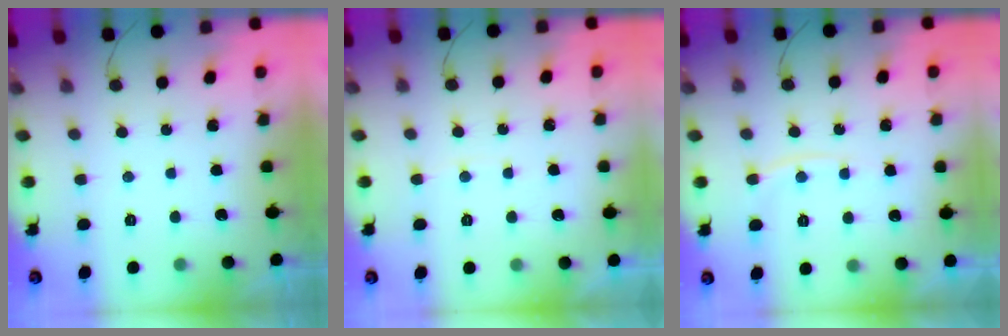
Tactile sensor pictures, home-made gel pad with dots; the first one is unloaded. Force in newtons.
{"total": 2.2, "press": 2.2, "slide": 0.3}
{"total": 6.9, "press": 6.9, "slide": 1.0}